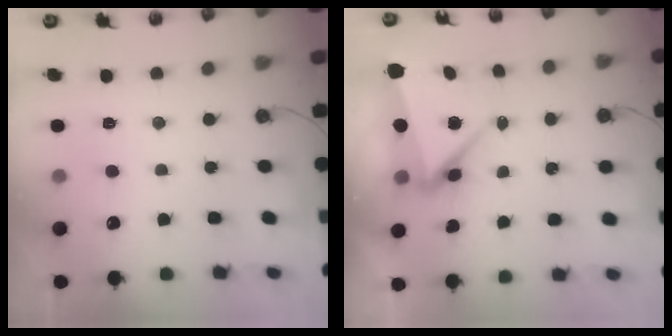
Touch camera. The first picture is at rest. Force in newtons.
{"total": 10.5, "press": 6.9, "slide": 7.9}